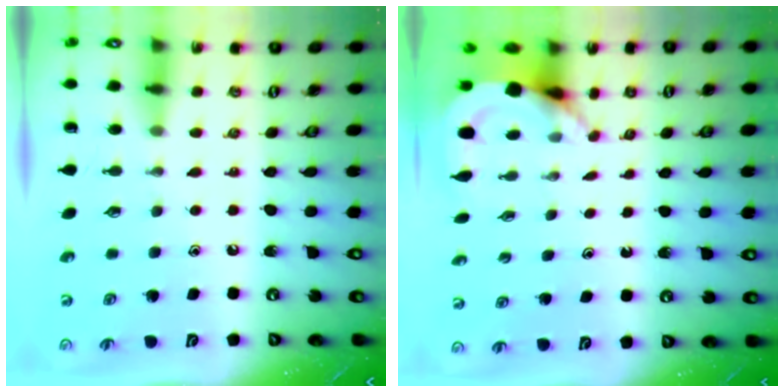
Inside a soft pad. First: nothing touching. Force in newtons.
{"total": 3.9, "press": 3.8, "slide": 0.3}